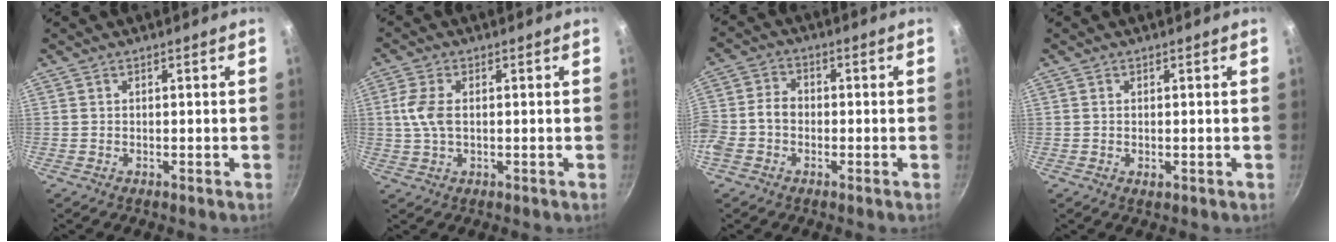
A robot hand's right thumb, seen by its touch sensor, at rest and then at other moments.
{"total": 5.5, "force": [0.5, 3.2, 4.5], "torque": [-0.098, 0.005, 0.008]}
{"total": 6.9, "force": [-1.7, 5.3, 4.0], "torque": [-0.079, 0.030, -0.047]}
{"total": 1.1, "force": [0.0, 0.7, 0.9], "torque": [-0.014, -0.001, -0.001]}